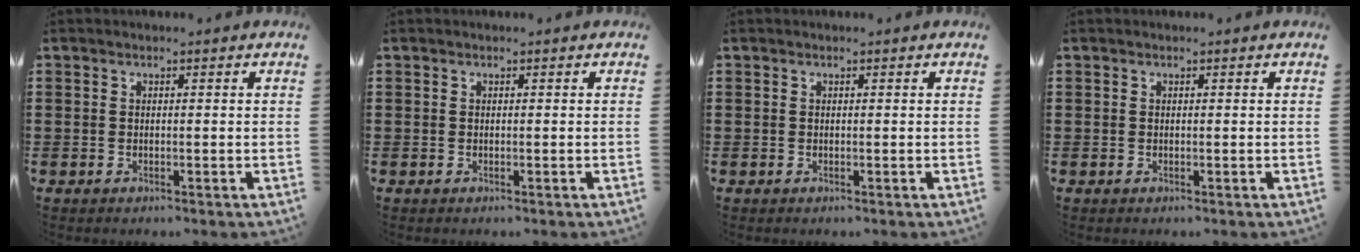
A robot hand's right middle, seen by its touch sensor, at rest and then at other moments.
{"total": 0.0}
{"total": 0.0}
{"total": 0.0}